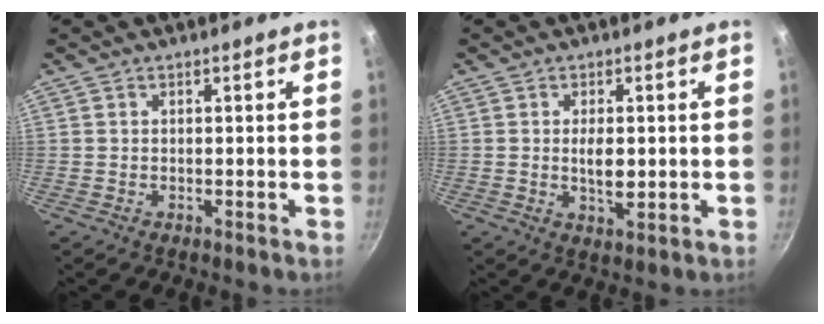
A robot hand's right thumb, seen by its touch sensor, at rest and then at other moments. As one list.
[{"total": 4.4, "force": [0.1, 2.0, 3.9], "torque": [-0.061, -0.006, 0.003]}]